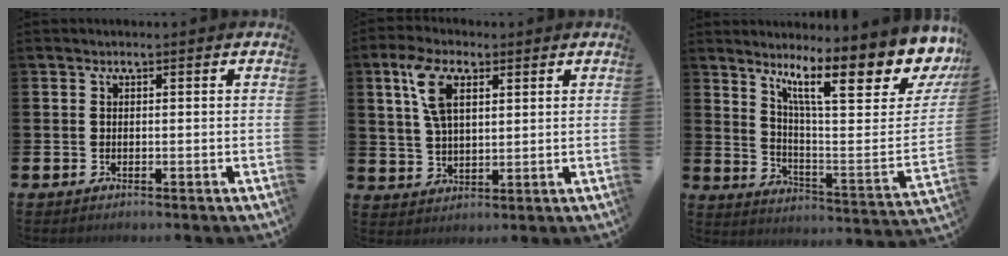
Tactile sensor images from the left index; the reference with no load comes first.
{"total": 7.2, "force": [3.7, 3.8, 4.9], "torque": [-0.094, 0.007, 0.064]}
{"total": 14.0, "force": [10.1, 3.5, 9.0], "torque": [-0.154, -0.076, 0.161]}